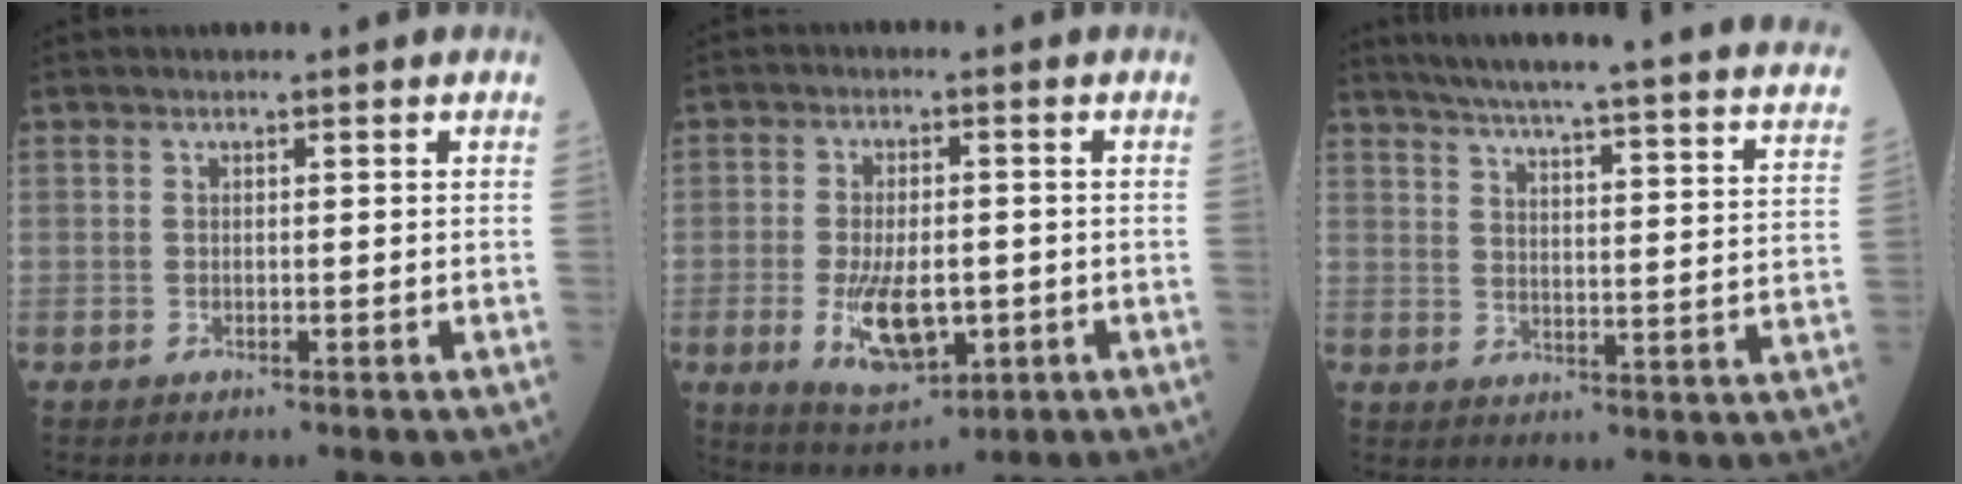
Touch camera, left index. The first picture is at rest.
{"total": 9.1, "force": [-2.3, 4.0, 7.8], "torque": [-0.149, -0.014, -0.027]}
{"total": 27.4, "force": [23.1, 1.2, 14.6], "torque": [-0.214, -0.036, 0.277]}